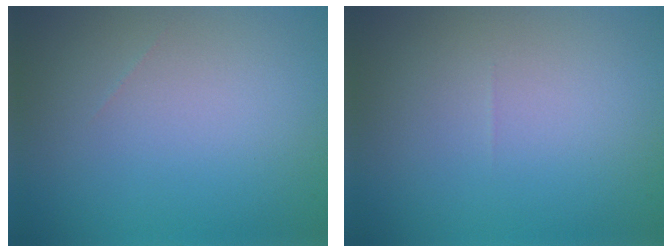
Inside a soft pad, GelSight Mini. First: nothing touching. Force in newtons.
{"total": 0.0}